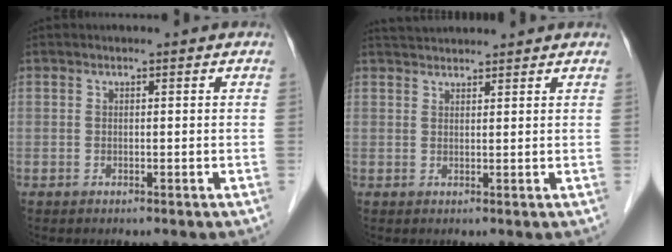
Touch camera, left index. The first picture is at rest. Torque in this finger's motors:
{"motor_torque": [0.09, 0.02, 0.09, 0.01]}